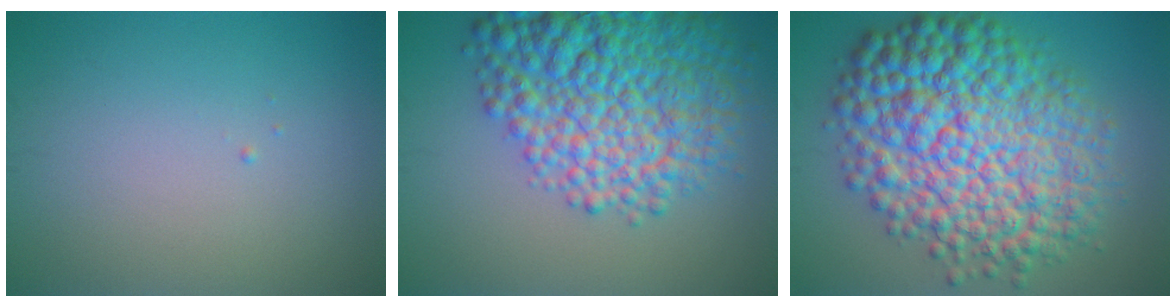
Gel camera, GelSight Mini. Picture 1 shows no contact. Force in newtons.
{"total": 11.3, "press": 11.2, "slide": 0.4}
{"total": 13.8, "press": 13.8, "slide": 0.0}